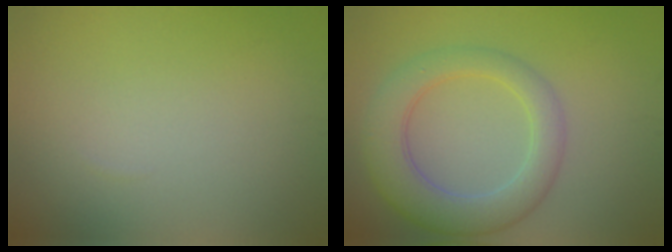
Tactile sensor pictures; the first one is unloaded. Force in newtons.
{"total": 5.7, "press": 5.7, "slide": 0.4}